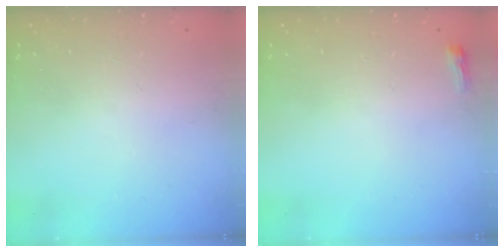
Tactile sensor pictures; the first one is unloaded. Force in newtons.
{"total": 2.6, "press": 2.5, "slide": 0.6}